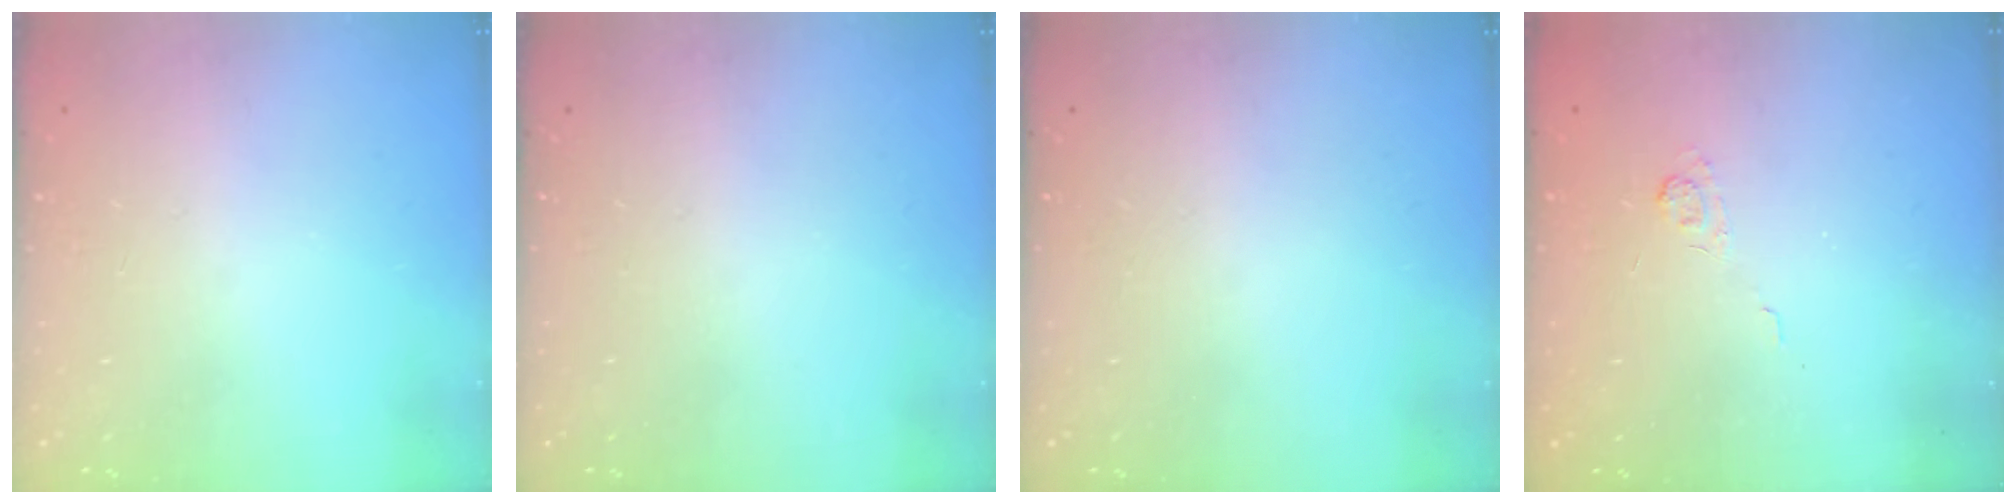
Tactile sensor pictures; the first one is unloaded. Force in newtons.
{"total": 0.0}
{"total": 0.0}
{"total": 2.5, "press": 2.1, "slide": 1.4}